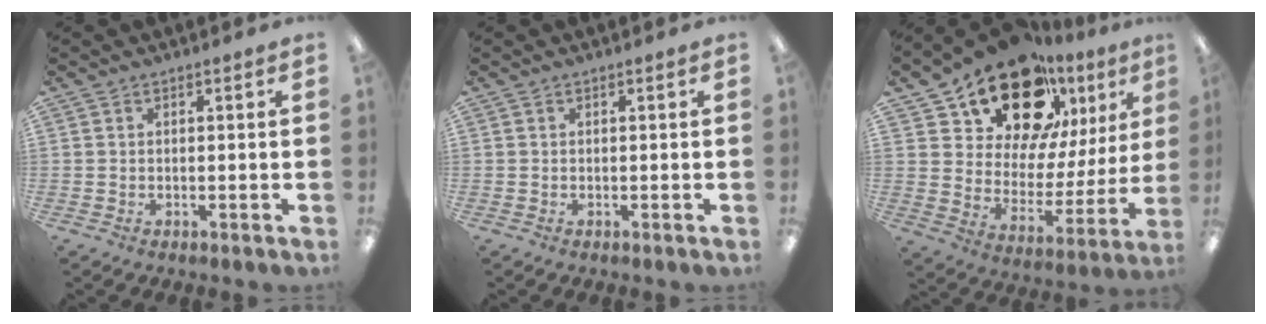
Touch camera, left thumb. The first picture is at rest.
{"total": 0.0}
{"total": 21.3, "force": [16.1, 10.5, 9.2], "torque": [-0.155, -0.109, 0.285]}